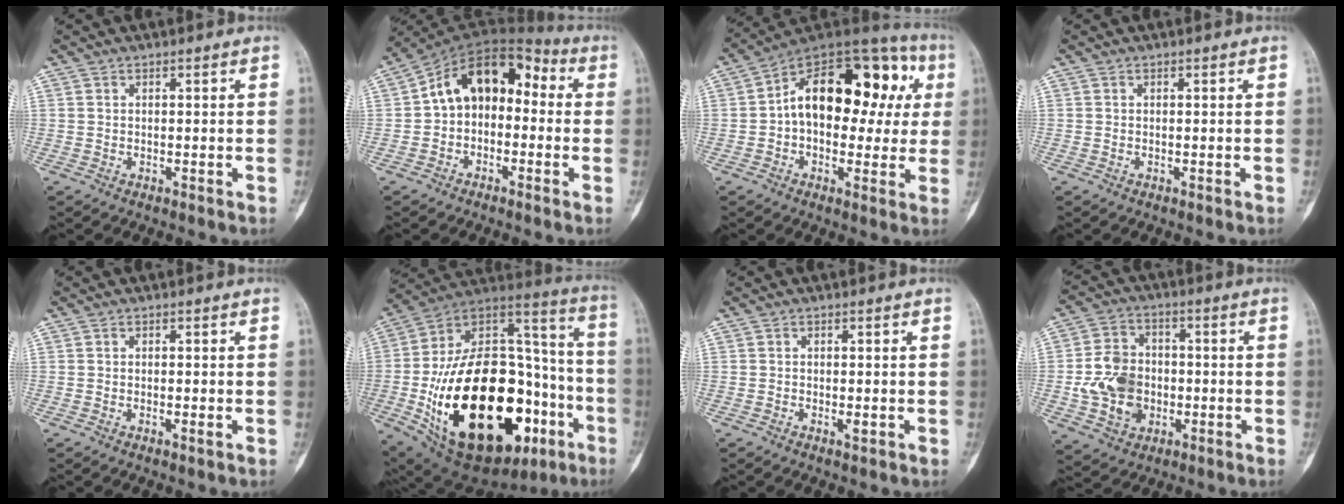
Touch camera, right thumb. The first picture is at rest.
{"total": 12.7, "force": [-0.1, 9.0, 8.9], "torque": [-0.110, 0.053, -0.021]}
{"total": 22.9, "force": [3.0, 13.5, 18.3], "torque": [-0.228, 0.049, 0.035]}
{"total": 0.0}
{"total": 1.2, "force": [-0.3, 0.4, 1.1], "torque": [-0.019, 0.001, -0.004]}
{"total": 43.0, "force": [-12.3, 21.6, 35.1], "torque": [-0.583, 0.033, -0.179]}
{"total": 1.2, "force": [-0.3, 0.6, 1.0], "torque": [-0.017, -0.002, -0.006]}
{"total": 12.1, "force": [-1.8, 9.7, 7.1], "torque": [-0.110, 0.013, -0.031]}